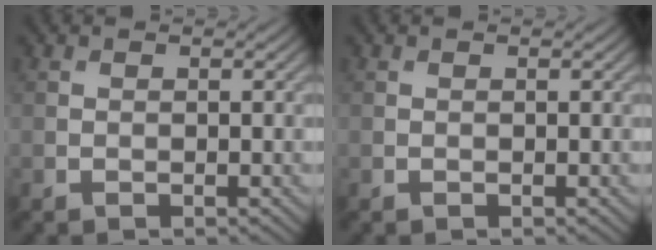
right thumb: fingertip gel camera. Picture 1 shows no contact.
{"total": 0.0}